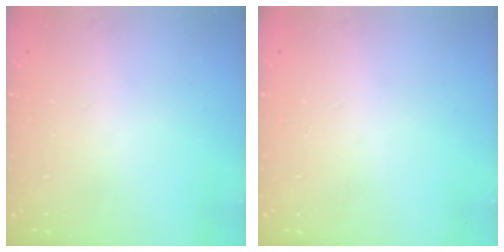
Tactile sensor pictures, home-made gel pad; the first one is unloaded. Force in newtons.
{"total": 0.0}